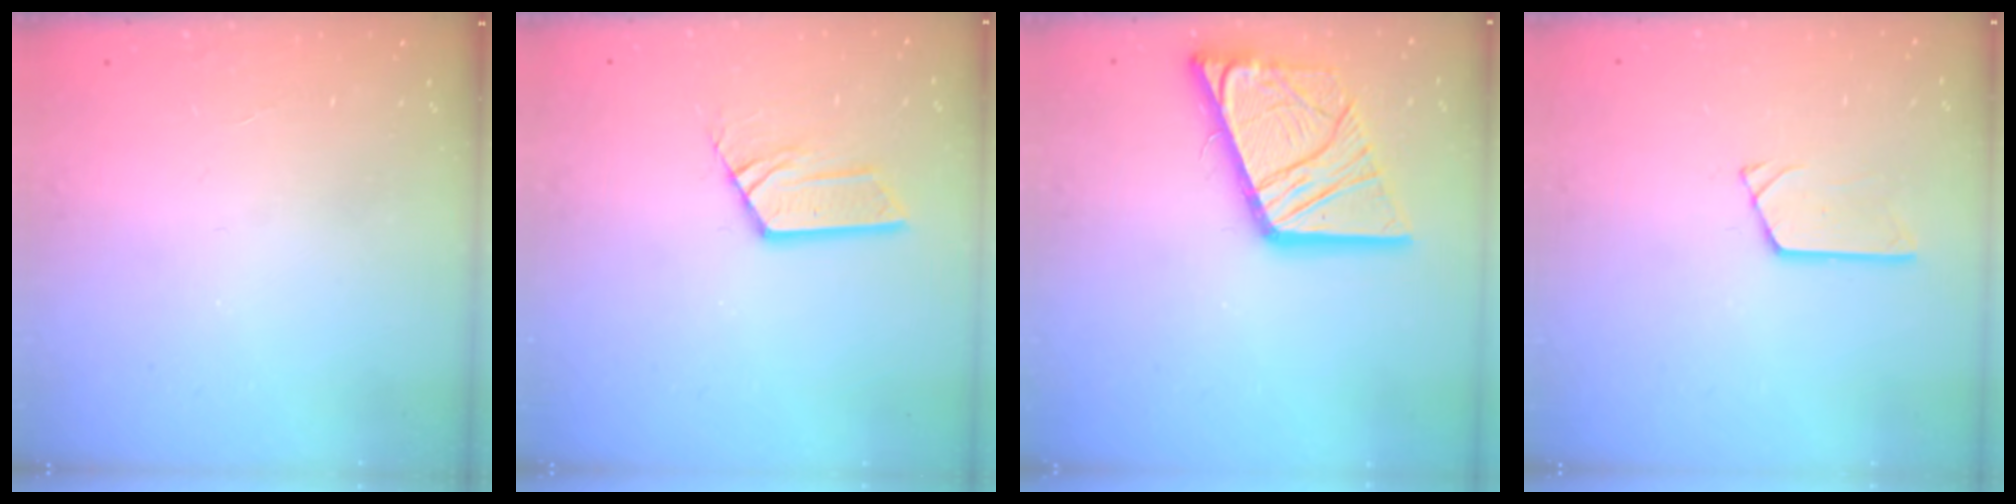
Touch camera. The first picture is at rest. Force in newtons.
{"total": 7.0, "press": 7.0, "slide": 0.5}
{"total": 18.0, "press": 17.9, "slide": 2.1}
{"total": 3.0, "press": 3.0, "slide": 0.3}